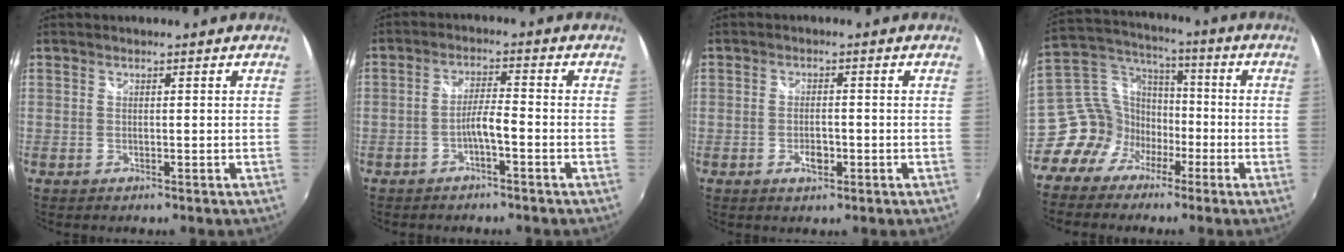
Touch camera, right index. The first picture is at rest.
{"total": 3.5, "force": [-2.1, 0.1, 2.8], "torque": [-0.060, 0.008, -0.036]}
{"total": 3.1, "force": [-1.3, 1.6, 2.4], "torque": [-0.044, -0.003, -0.022]}
{"total": 10.9, "force": [-5.7, 8.7, 3.3], "torque": [-0.074, 0.039, -0.106]}